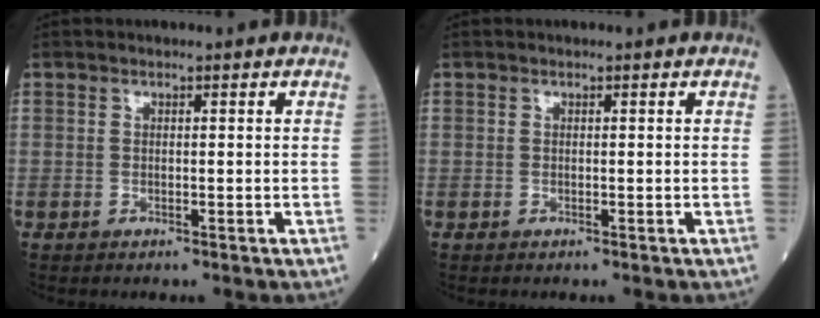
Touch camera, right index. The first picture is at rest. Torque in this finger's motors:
{"motor_torque": [0.00, 0.00, 0.00, 0.00]}